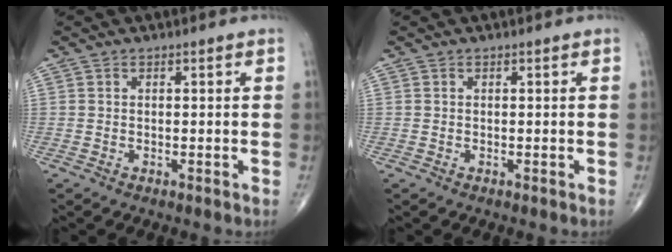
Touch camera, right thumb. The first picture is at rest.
{"total": 0.0}